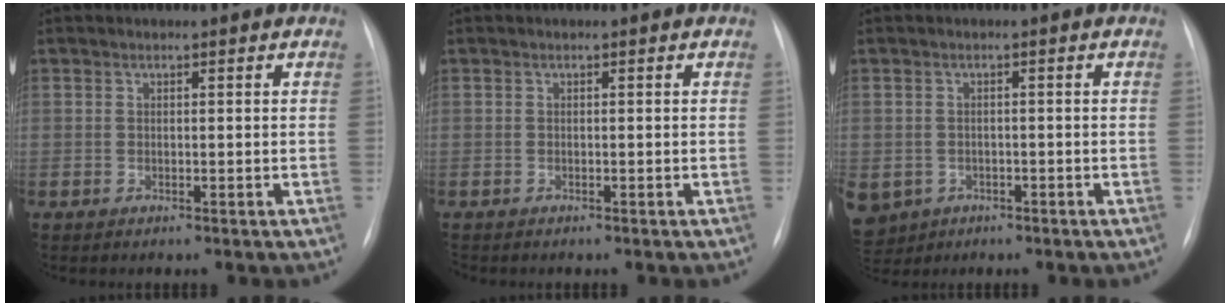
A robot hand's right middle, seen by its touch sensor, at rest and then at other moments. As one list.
[{"total": 0.0}, {"total": 9.8, "force": [-4.5, 8.1, 3.0], "torque": [-0.095, 0.001, -0.060]}]